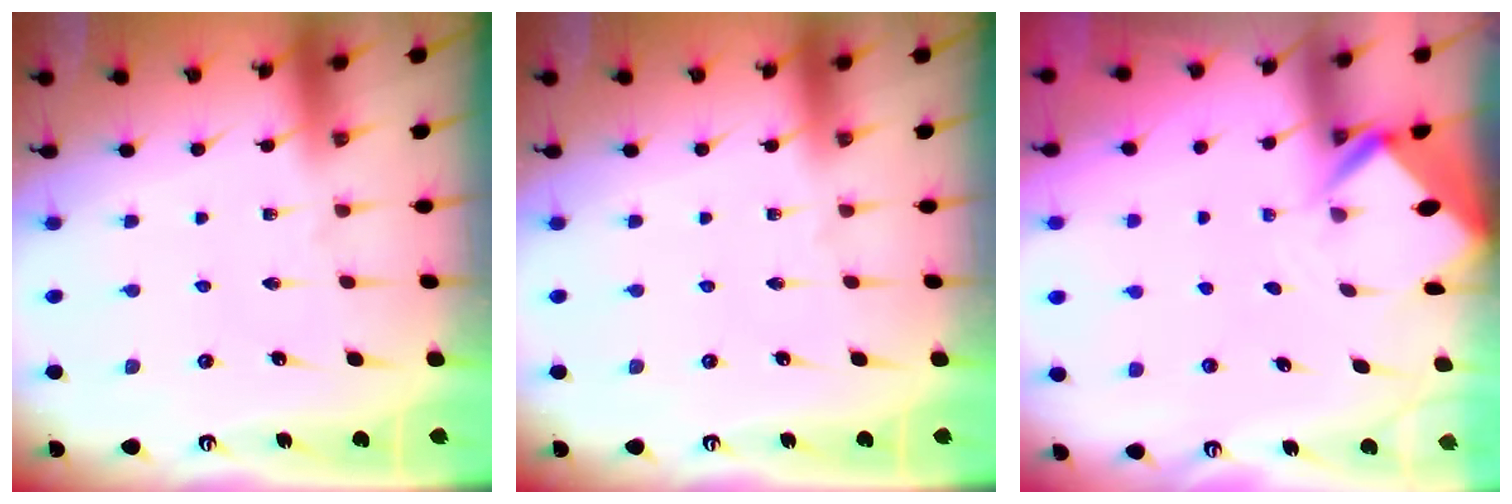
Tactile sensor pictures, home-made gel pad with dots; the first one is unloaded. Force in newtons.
{"total": 0.0}
{"total": 3.1, "press": 3.1, "slide": 0.1}